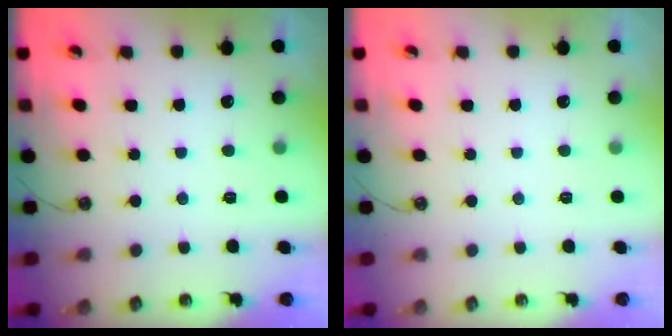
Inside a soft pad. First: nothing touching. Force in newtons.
{"total": 0.0}